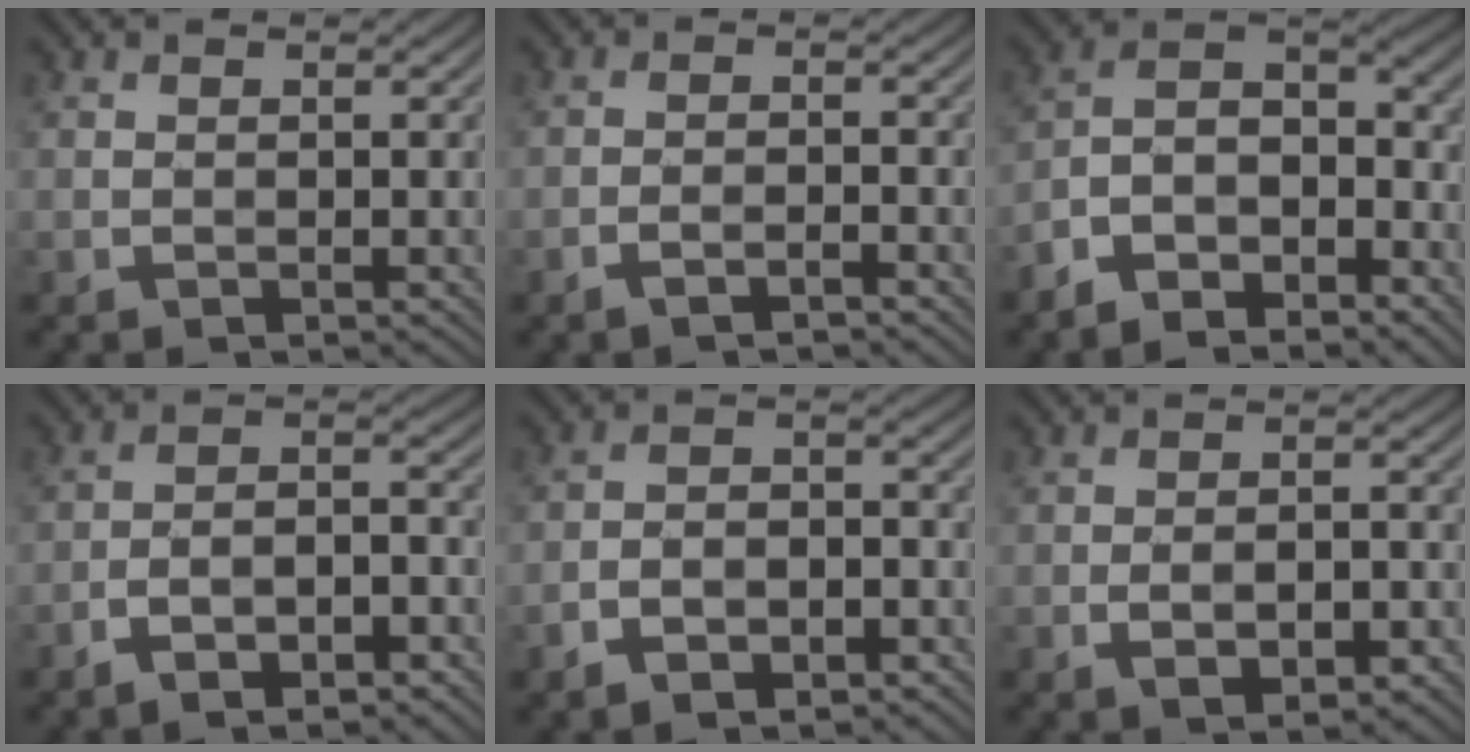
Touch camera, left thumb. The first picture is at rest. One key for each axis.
{"total": 2.3, "fx": -1.7, "fy": 0.4, "fz": 1.5, "tx": -0.029, "ty": 0.004, "tz": -0.034}
{"total": 9.0, "fx": -6.3, "fy": 4.3, "fz": 4.8, "tx": -0.087, "ty": -0.002, "tz": -0.131}
{"total": 6.6, "fx": -4.2, "fy": 2.4, "fz": 4.4, "tx": -0.072, "ty": 0.002, "tz": -0.071}
{"total": 5.2, "fx": -3.4, "fy": 2.5, "fz": 3.0, "tx": -0.049, "ty": 0.000, "tz": -0.061}
{"total": 4.7, "fx": -2.0, "fy": 2.2, "fz": 3.6, "tx": -0.057, "ty": 0.000, "tz": -0.032}